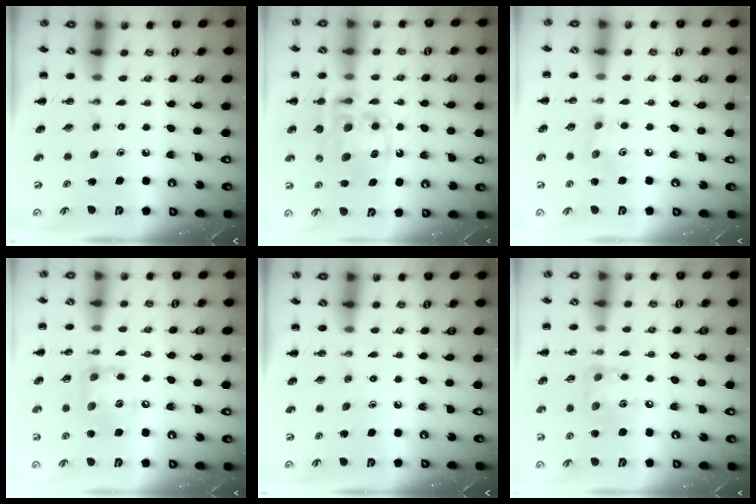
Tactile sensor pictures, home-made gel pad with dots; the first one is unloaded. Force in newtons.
{"total": 13.3, "press": 12.9, "slide": 3.4}
{"total": 3.6, "press": 3.5, "slide": 1.0}
{"total": 11.7, "press": 11.7, "slide": 1.2}
{"total": 0.0}
{"total": 8.2, "press": 8.1, "slide": 0.6}